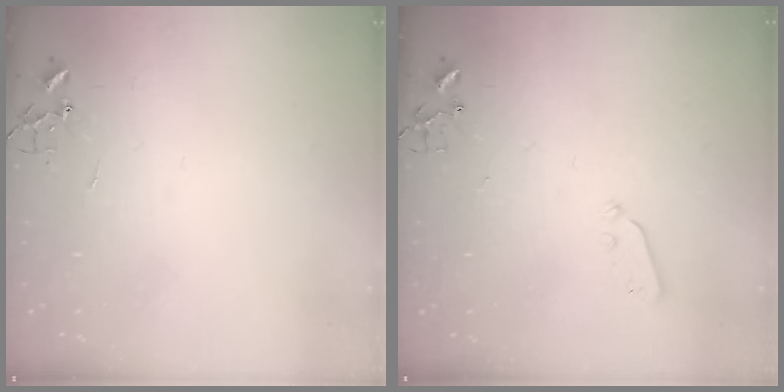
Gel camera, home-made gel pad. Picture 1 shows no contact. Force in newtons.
{"total": 3.0, "press": 3.0, "slide": 0.4}